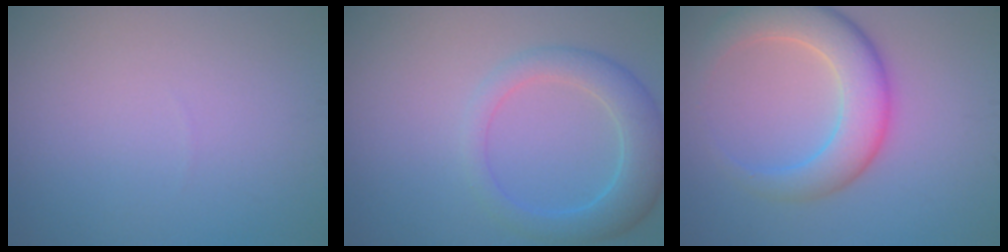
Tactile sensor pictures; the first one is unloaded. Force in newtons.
{"total": 4.4, "press": 4.4, "slide": 0.3}
{"total": 6.3, "press": 6.3, "slide": 0.2}